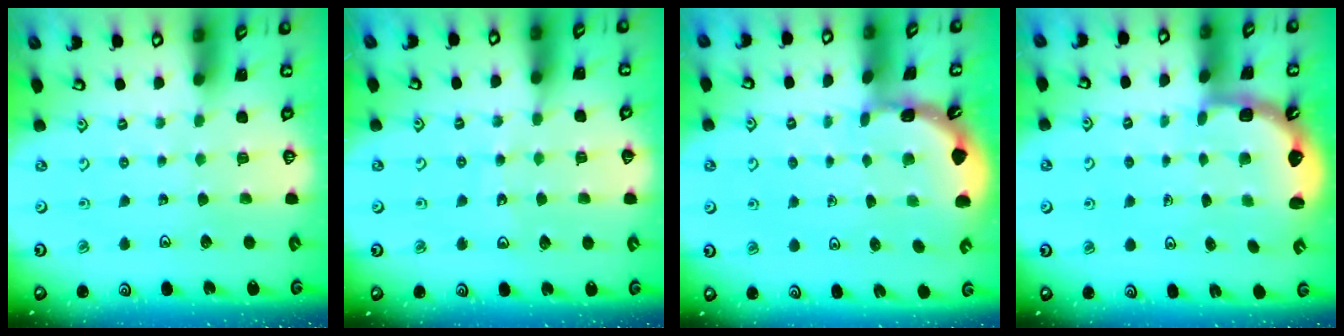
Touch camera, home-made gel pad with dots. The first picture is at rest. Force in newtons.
{"total": 8.2, "press": 7.6, "slide": 3.0}
{"total": 1.7, "press": 1.7, "slide": 0.1}
{"total": 2.6, "press": 2.3, "slide": 1.3}